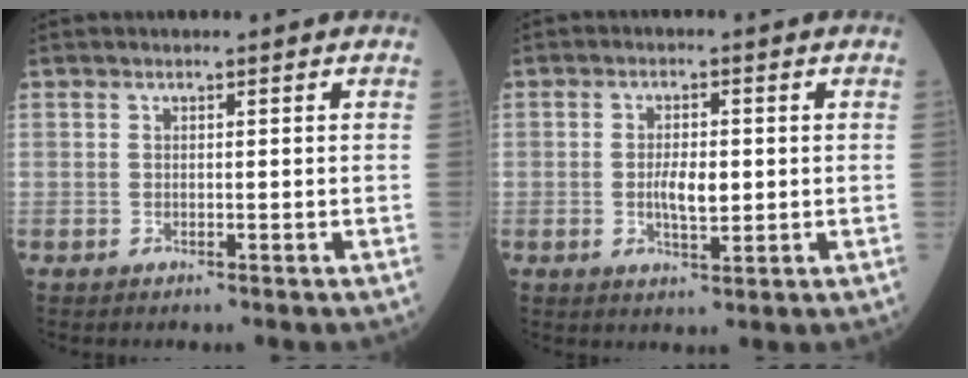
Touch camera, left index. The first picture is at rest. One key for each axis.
{"total": 4.2, "fx": -0.1, "fy": 1.5, "fz": 4.0, "tx": -0.077, "ty": -0.004, "tz": -0.001}